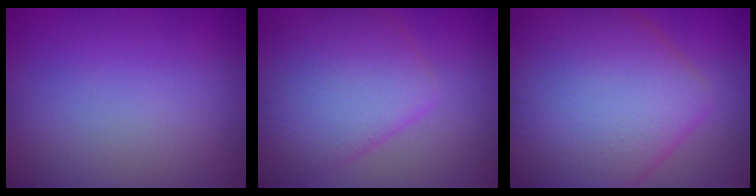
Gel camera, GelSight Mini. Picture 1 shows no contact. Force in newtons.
{"total": 7.1, "press": 7.1, "slide": 0.2}
{"total": 13.3, "press": 13.3, "slide": 0.5}